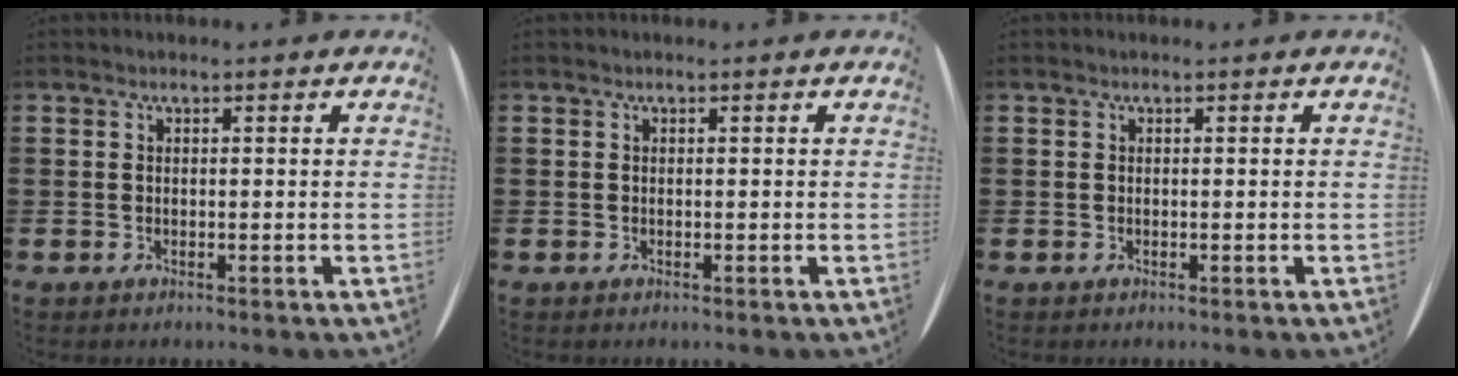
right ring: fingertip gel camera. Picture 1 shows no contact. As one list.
[{"total": 0.0}, {"total": 0.0}]